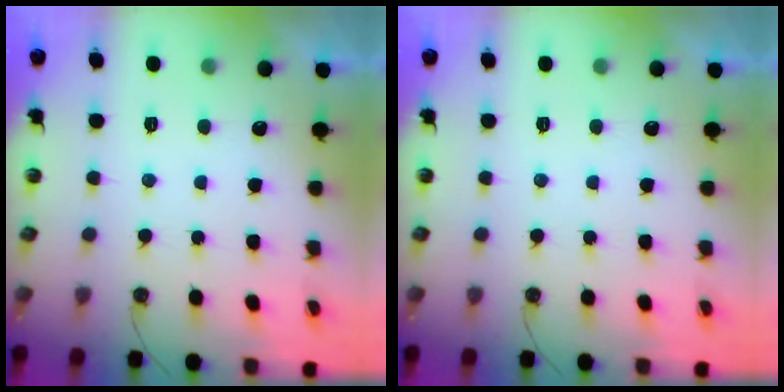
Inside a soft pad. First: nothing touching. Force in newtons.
{"total": 0.0}